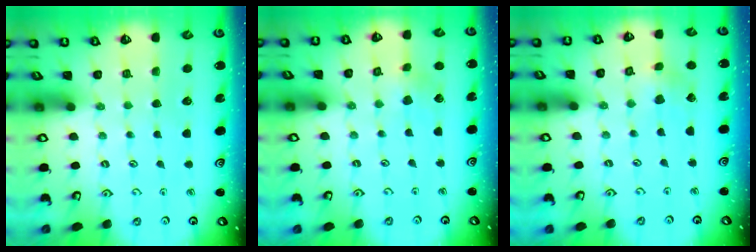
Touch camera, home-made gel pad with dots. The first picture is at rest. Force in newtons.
{"total": 3.3, "press": 3.2, "slide": 0.3}
{"total": 2.2, "press": 2.2, "slide": 0.2}